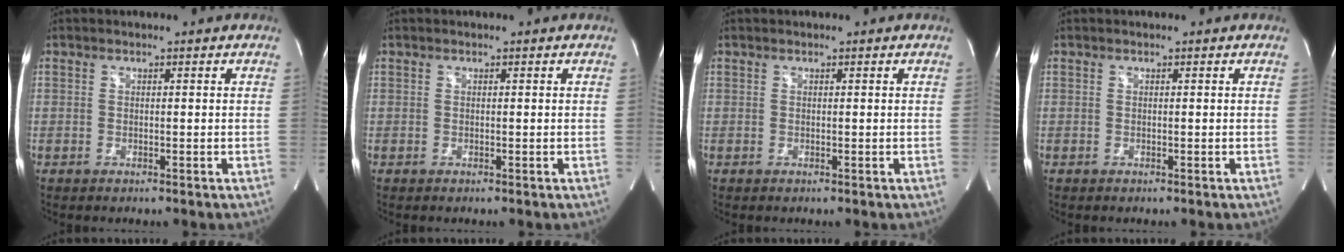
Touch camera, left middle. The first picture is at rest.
{"total": 0.0}
{"total": 0.0}
{"total": 0.0}